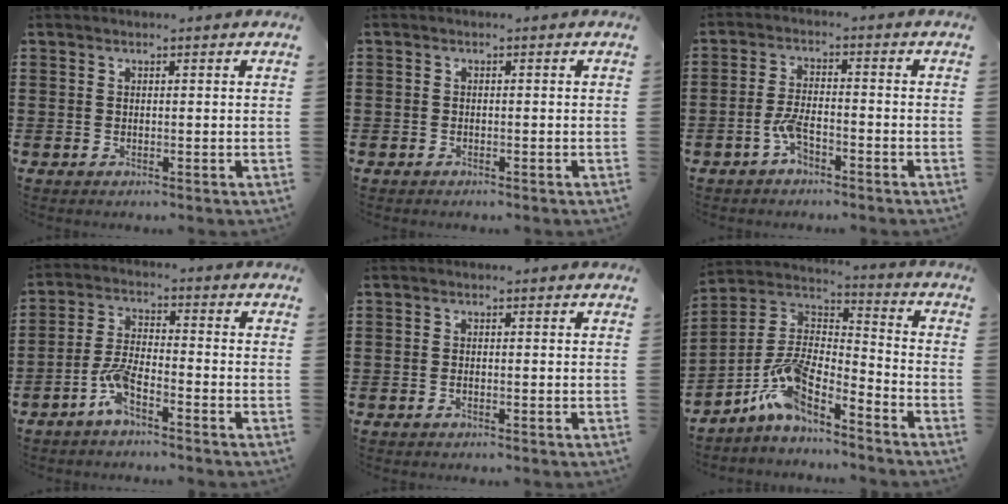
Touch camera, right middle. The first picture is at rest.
{"total": 0.8, "force": [-0.6, 0.4, 0.1], "torque": [-0.003, -0.001, -0.013]}
{"total": 4.1, "force": [-2.3, 1.4, 3.1], "torque": [-0.076, -0.002, -0.046]}
{"total": 5.5, "force": [-3.5, 1.4, 4.1], "torque": [-0.104, -0.006, -0.071]}
{"total": 0.6, "force": [-0.4, 0.1, 0.4], "torque": [-0.013, -0.005, -0.005]}
{"total": 9.5, "force": [-7.5, 2.5, 5.4], "torque": [-0.122, 0.001, -0.153]}